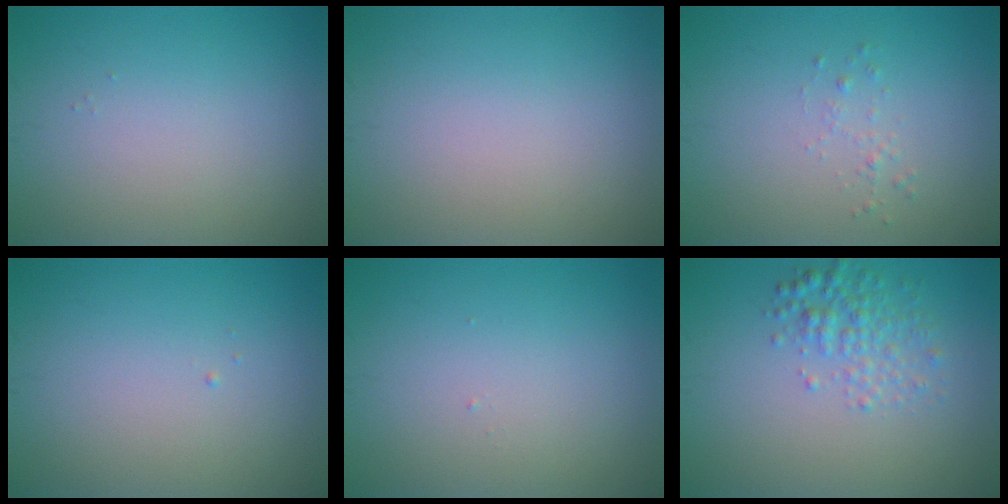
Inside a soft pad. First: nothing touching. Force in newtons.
{"total": 0.0}
{"total": 0.8, "press": 0.8, "slide": 0.0}
{"total": 0.0}
{"total": 0.0}
{"total": 2.7, "press": 2.7, "slide": 0.1}